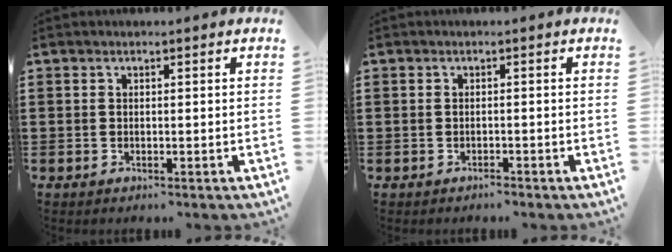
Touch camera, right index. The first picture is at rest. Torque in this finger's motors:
{"motor_torque": [-0.22, 0.77, -0.89, -0.21]}